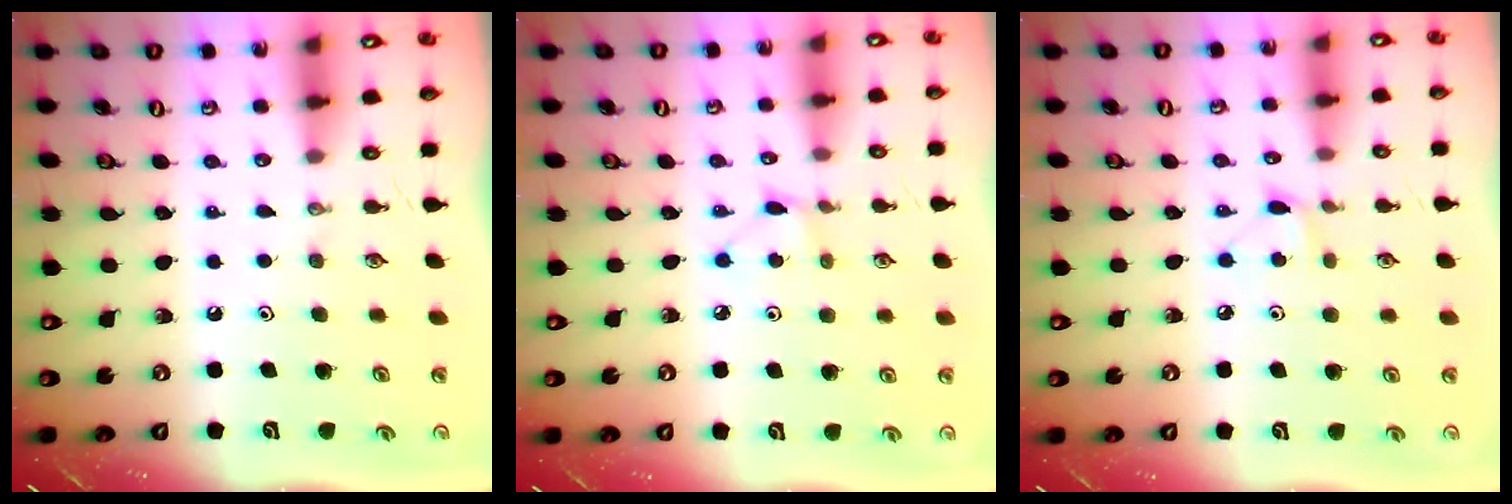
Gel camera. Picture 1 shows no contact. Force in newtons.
{"total": 2.9, "press": 2.9, "slide": 0.4}
{"total": 4.7, "press": 4.7, "slide": 0.7}